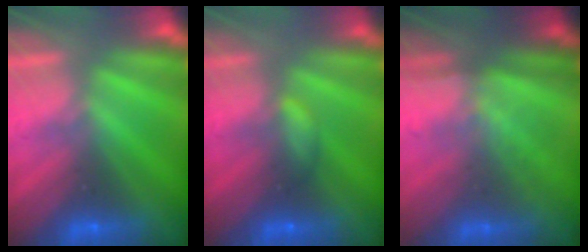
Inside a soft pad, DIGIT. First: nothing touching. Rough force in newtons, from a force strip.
{"total": 2.2}
{"total": 1.3}